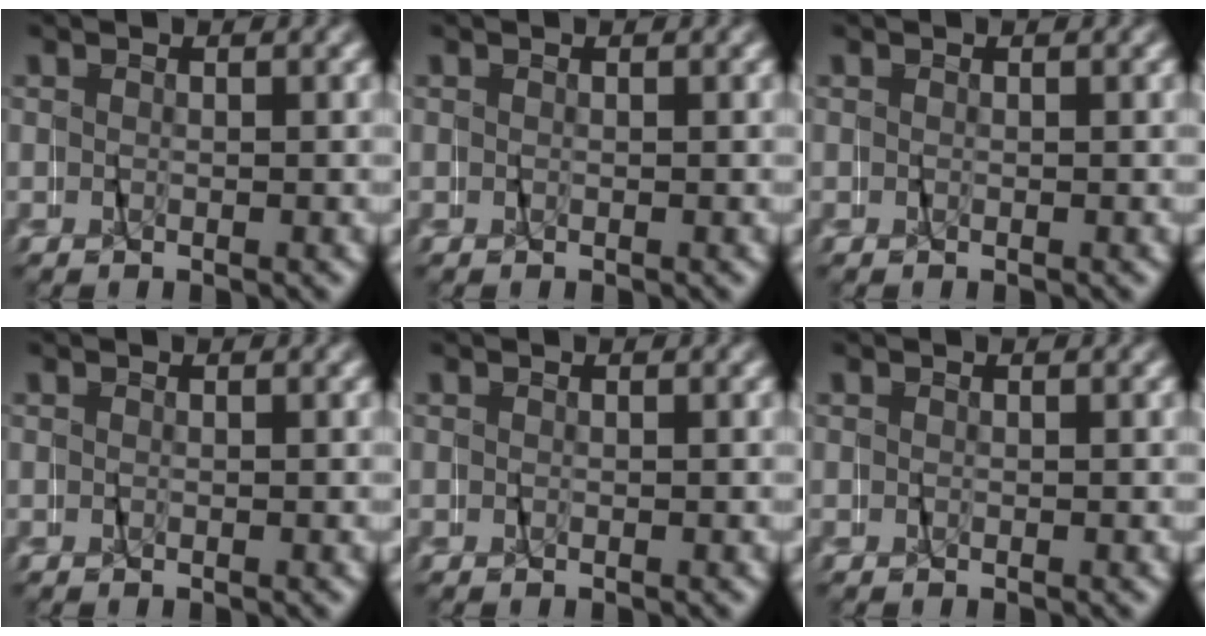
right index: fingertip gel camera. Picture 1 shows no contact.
{"total": 0.0}
{"total": 0.0}
{"total": 0.0}
{"total": 0.0}
{"total": 0.0}